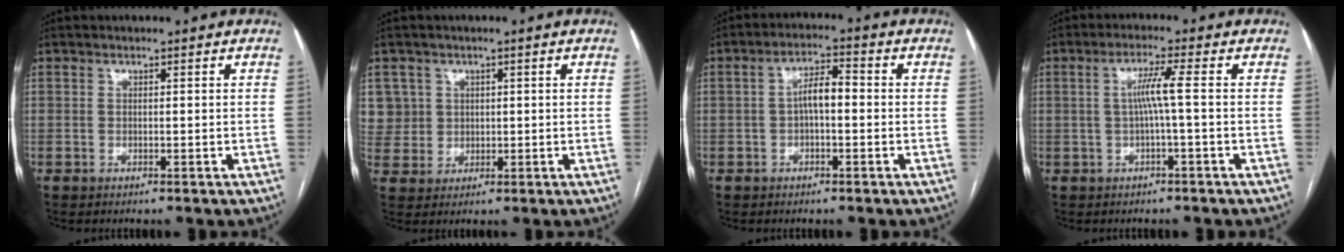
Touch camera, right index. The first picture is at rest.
{"total": 6.4, "force": [2.3, 5.9, -0.1], "torque": [0.005, 0.013, 0.057]}
{"total": 4.6, "force": [-0.3, 1.6, 4.3], "torque": [-0.079, 0.018, -0.008]}
{"total": 3.9, "force": [-0.1, -0.7, 3.9], "torque": [-0.072, 0.009, 0.001]}